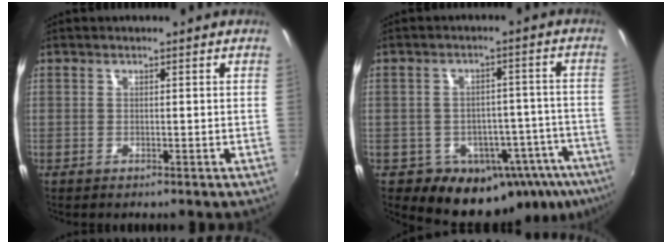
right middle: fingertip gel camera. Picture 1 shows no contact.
{"total": 17.0, "force": [-9.4, 12.0, 7.4], "torque": [-0.125, 0.016, -0.093]}